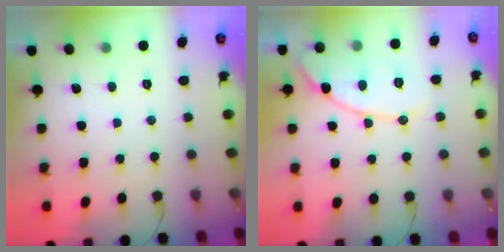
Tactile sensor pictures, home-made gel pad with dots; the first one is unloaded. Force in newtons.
{"total": 12.5, "press": 12.5, "slide": 0.6}